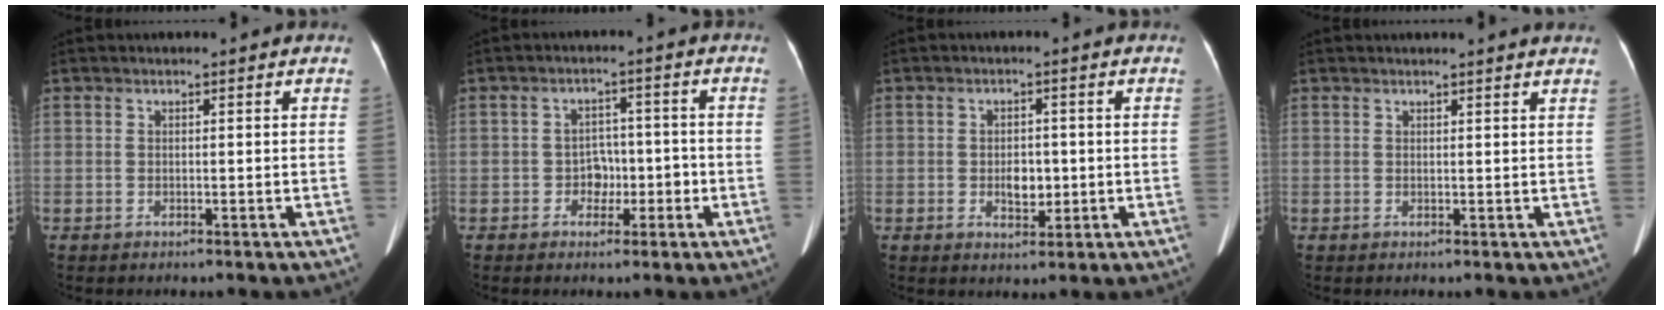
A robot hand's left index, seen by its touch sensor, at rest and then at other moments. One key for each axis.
{"total": 3.8, "fx": -1.3, "fy": 2.9, "fz": 2.1, "tx": -0.028, "ty": 0.014, "tz": -0.019}
{"total": 3.6, "fx": -0.5, "fy": 2.2, "fz": 2.7, "tx": -0.044, "ty": 0.001, "tz": -0.002}
{"total": 4.3, "fx": 4.0, "fy": -0.2, "fz": 1.4, "tx": -0.019, "ty": 0.007, "tz": 0.034}